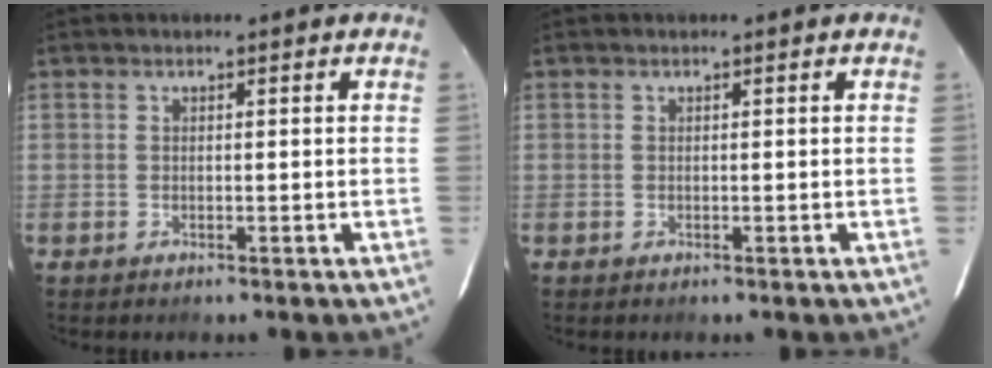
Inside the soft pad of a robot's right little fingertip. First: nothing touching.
{"total": 0.0}